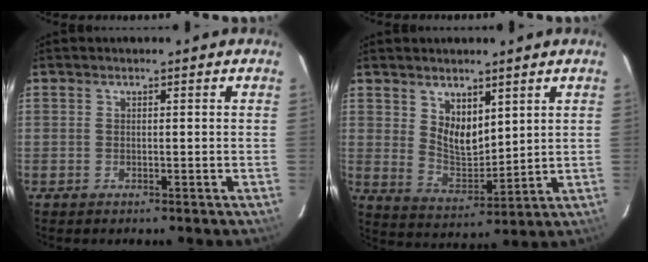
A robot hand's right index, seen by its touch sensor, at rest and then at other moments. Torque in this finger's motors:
{"motor_torque": [0.07, 0.05, 0.05, 0.06]}